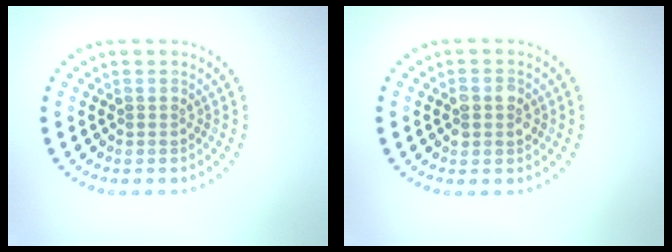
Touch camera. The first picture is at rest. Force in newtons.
{"total": 2.3, "press": 2.3, "slide": 0.2}